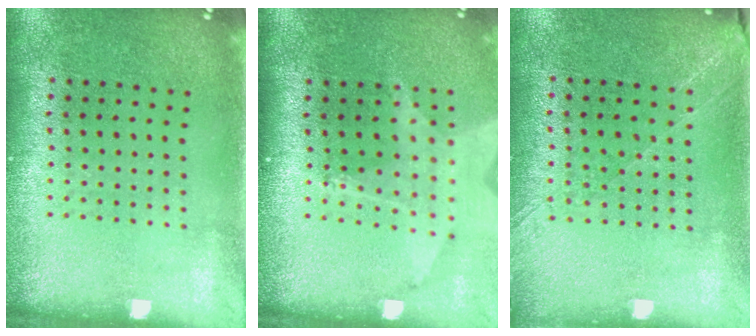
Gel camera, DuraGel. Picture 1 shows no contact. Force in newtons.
{"total": 1.8, "press": 1.4, "slide": 1.0}
{"total": 1.3, "press": 1.2, "slide": 0.4}